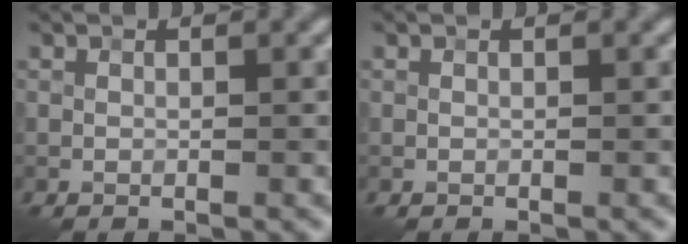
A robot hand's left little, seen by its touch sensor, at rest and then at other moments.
{"total": 0.0}